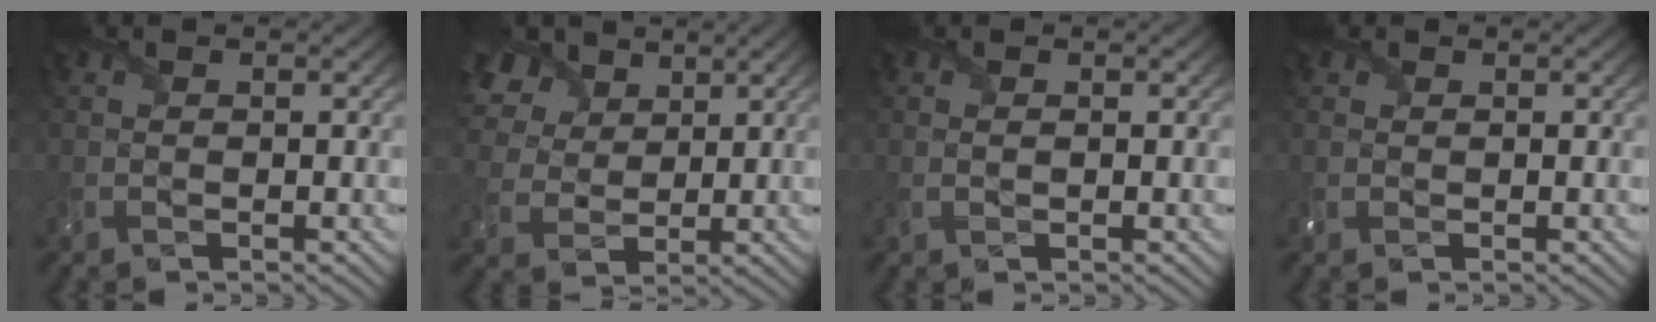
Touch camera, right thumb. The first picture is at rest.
{"total": 8.9, "force": [4.9, 5.8, 4.7], "torque": [-0.148, 0.023, 0.087]}
{"total": 0.6, "force": [0.1, 0.4, 0.5], "torque": [-0.014, -0.001, 0.003]}
{"total": 0.9, "force": [0.5, 0.7, 0.2], "torque": [-0.006, 0.003, 0.009]}